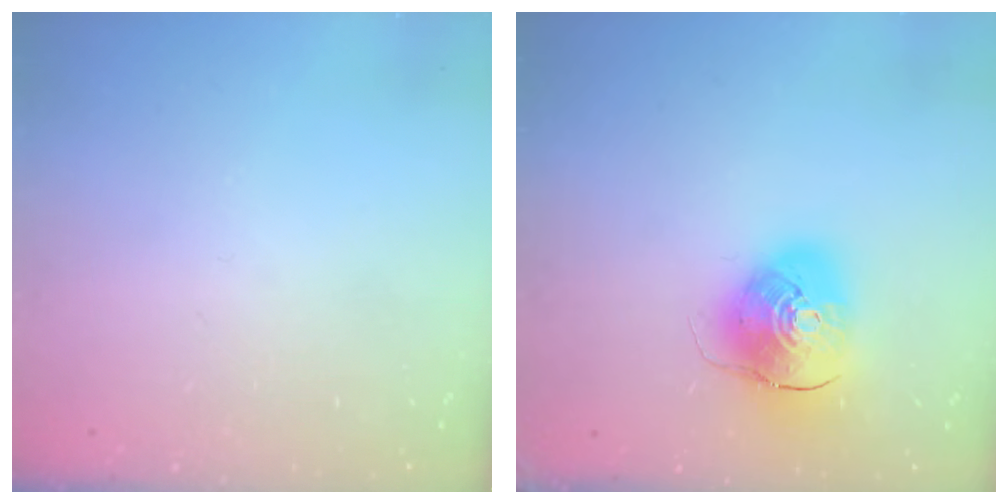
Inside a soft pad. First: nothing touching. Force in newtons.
{"total": 10.8, "press": 10.6, "slide": 1.9}